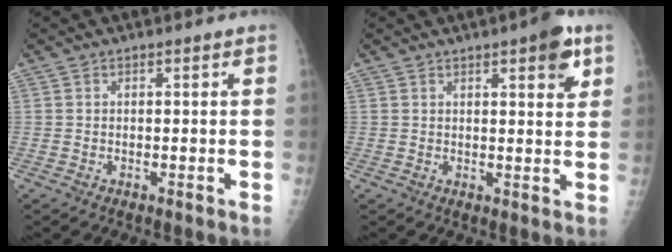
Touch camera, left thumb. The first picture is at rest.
{"total": 6.0, "force": [3.1, 1.7, 4.8], "torque": [-0.051, -0.011, 0.034]}